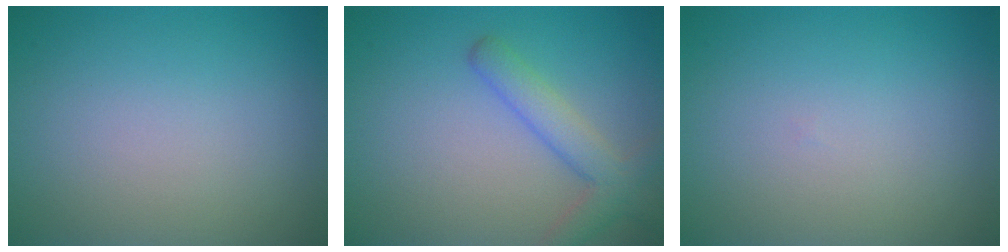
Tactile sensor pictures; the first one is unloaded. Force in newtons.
{"total": 3.5, "press": 3.5, "slide": 0.2}
{"total": 0.0}